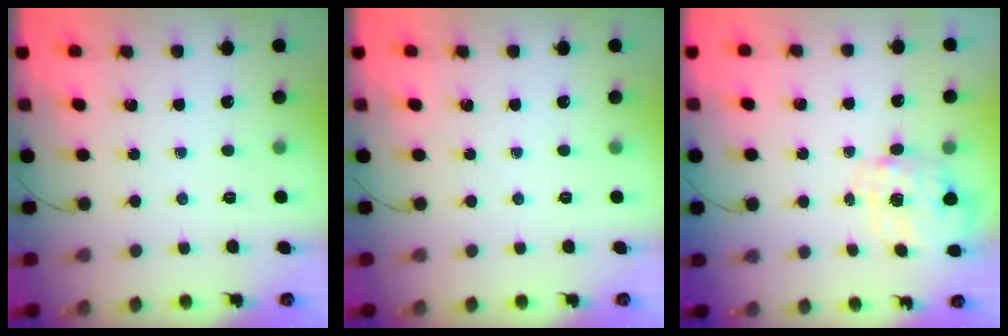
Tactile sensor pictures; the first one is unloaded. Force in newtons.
{"total": 0.0}
{"total": 2.9, "press": 2.7, "slide": 0.9}